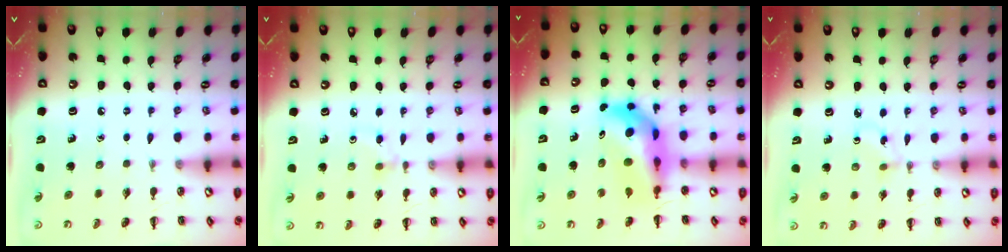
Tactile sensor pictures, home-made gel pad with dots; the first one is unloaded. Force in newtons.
{"total": 3.7, "press": 3.4, "slide": 1.4}
{"total": 9.3, "press": 8.7, "slide": 3.2}
{"total": 2.1, "press": 1.9, "slide": 0.9}